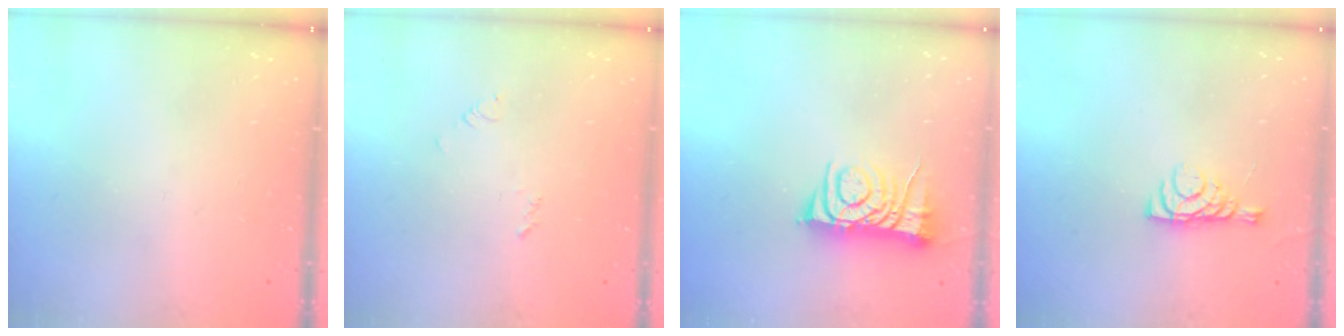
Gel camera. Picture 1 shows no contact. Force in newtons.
{"total": 3.3, "press": 3.3, "slide": 0.3}
{"total": 7.5, "press": 7.4, "slide": 1.0}
{"total": 5.6, "press": 5.6, "slide": 0.8}